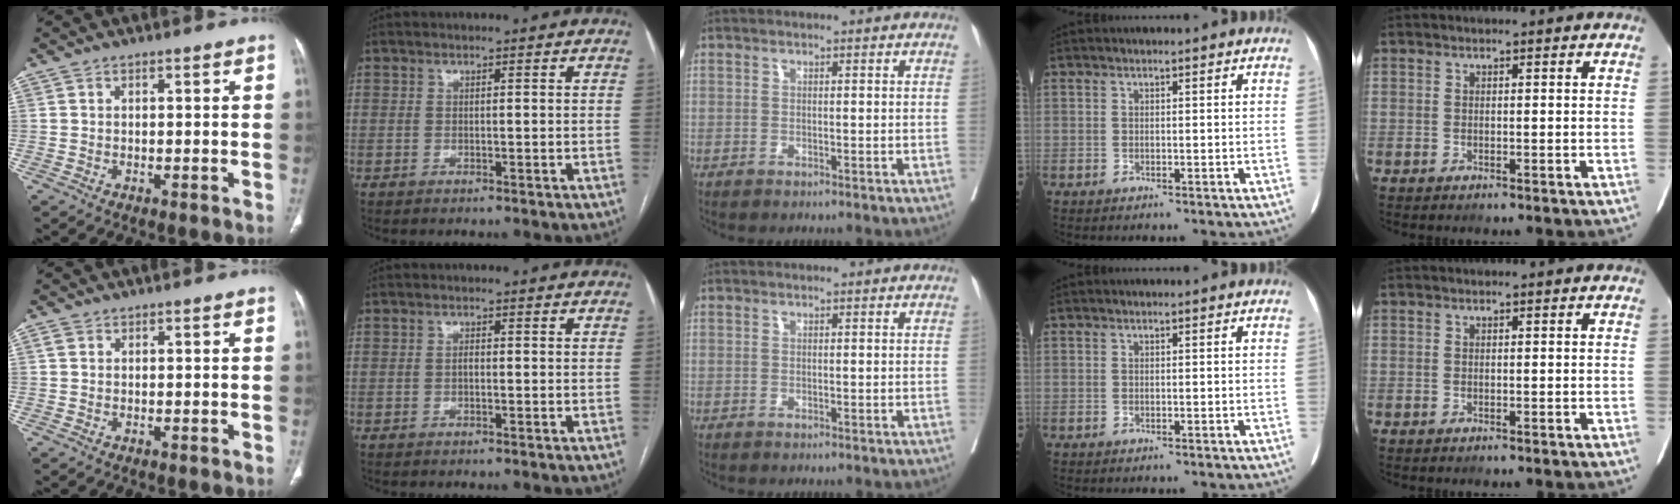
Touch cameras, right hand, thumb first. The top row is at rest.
{"thumb": {"total": 0.9, "force": [0.3, 0.7, 0.5], "torque": [-0.008, 0.005, 0.005]}, "index": {"total": 0.7, "force": [-0.2, 0.3, 0.6], "torque": [-0.010, 0.002, -0.004]}}